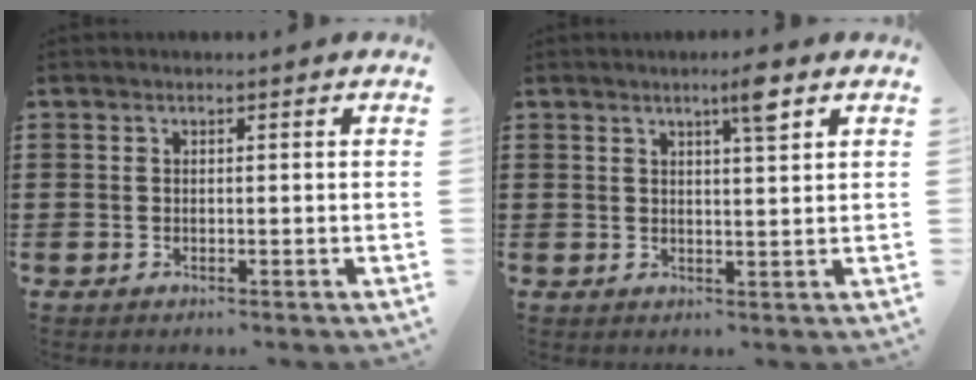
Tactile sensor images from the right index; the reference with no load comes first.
{"total": 4.0, "force": [2.6, -0.1, 3.1], "torque": [-0.050, -0.006, 0.038]}